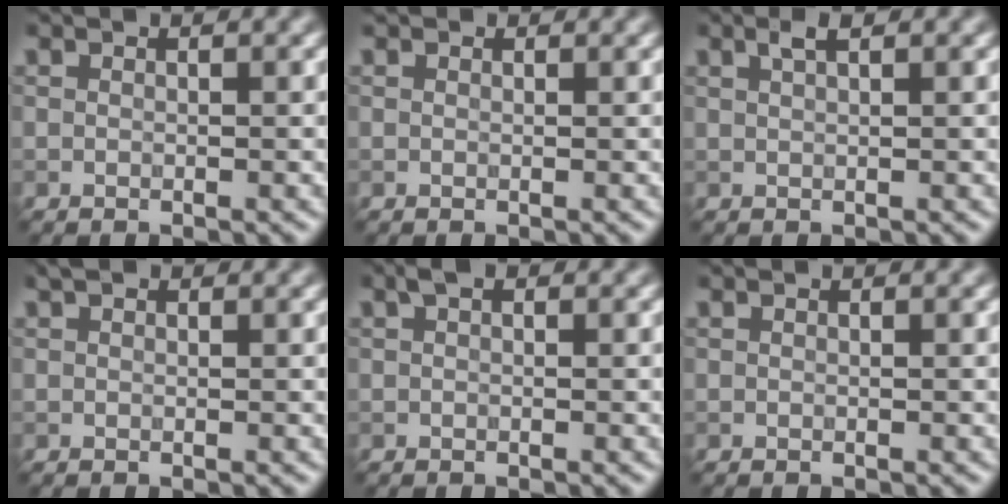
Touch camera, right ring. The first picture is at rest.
{"total": 0.7, "force": [0.7, 0.3, 0.1], "torque": [-0.006, 0.000, 0.010]}
{"total": 1.1, "force": [0.6, 0.2, 0.8], "torque": [-0.016, 0.001, 0.013]}
{"total": 0.9, "force": [0.7, 0.5, 0.4], "torque": [-0.008, 0.004, 0.016]}
{"total": 0.8, "force": [0.2, 0.5, 0.6], "torque": [-0.012, 0.004, 0.004]}
{"total": 0.0}